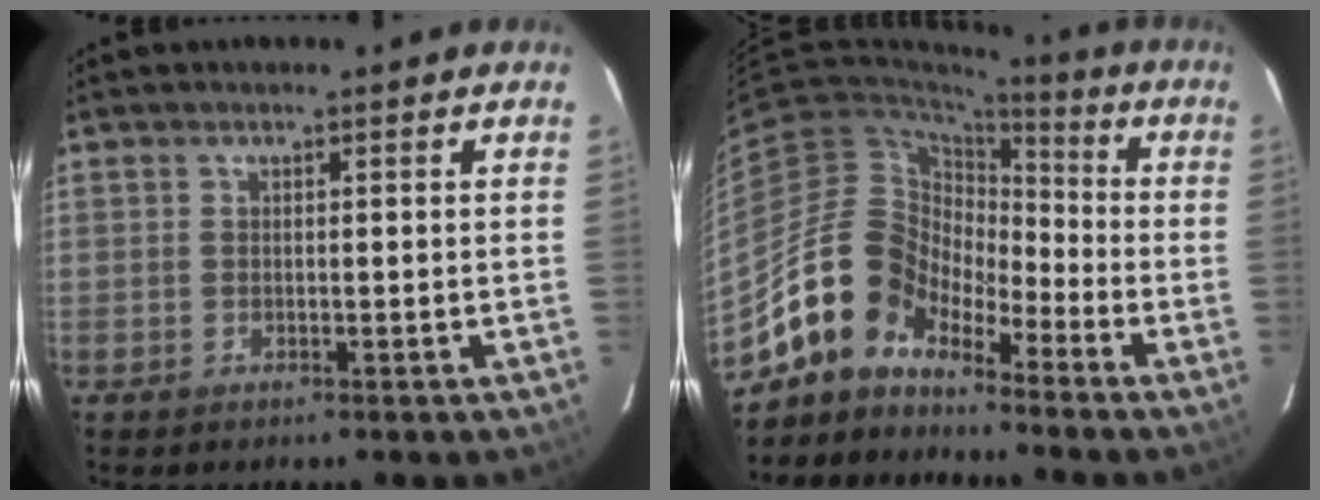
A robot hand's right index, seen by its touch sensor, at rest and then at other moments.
{"total": 11.5, "force": [-9.1, 6.4, 3.1], "torque": [-0.058, 0.038, -0.182]}